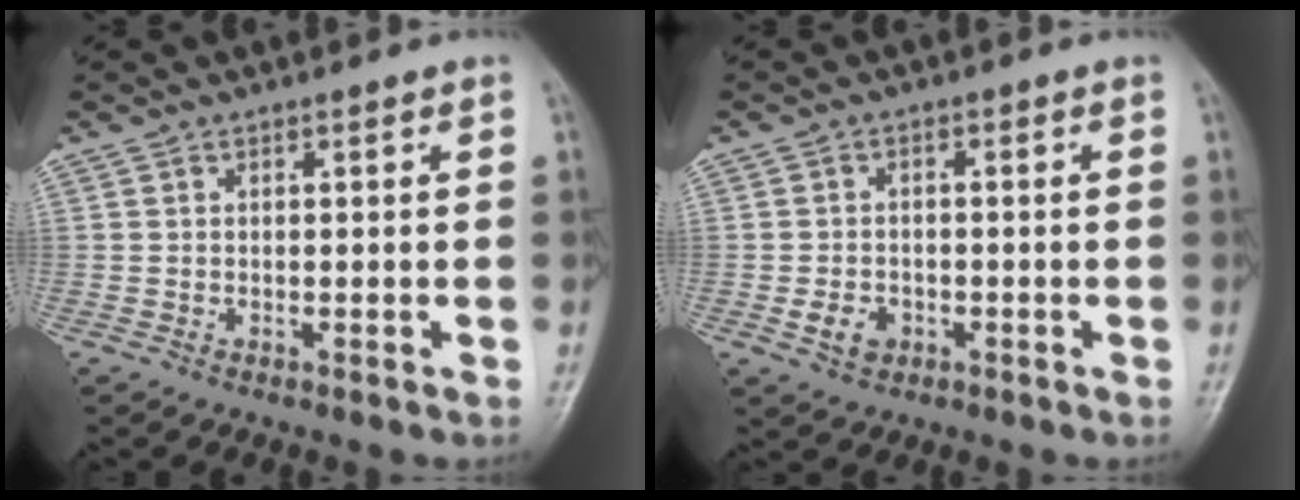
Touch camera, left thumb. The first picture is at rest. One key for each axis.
{"total": 3.9, "fx": -1.3, "fy": 3.1, "fz": 1.9, "tx": -0.025, "ty": 0.003, "tz": -0.020}